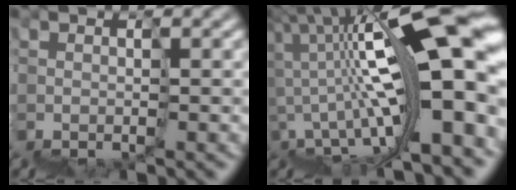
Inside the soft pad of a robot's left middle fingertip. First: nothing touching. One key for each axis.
{"total": 12.3, "fx": 0.6, "fy": 1.0, "fz": 12.3, "tx": -0.167, "ty": 0.049, "tz": 0.008}